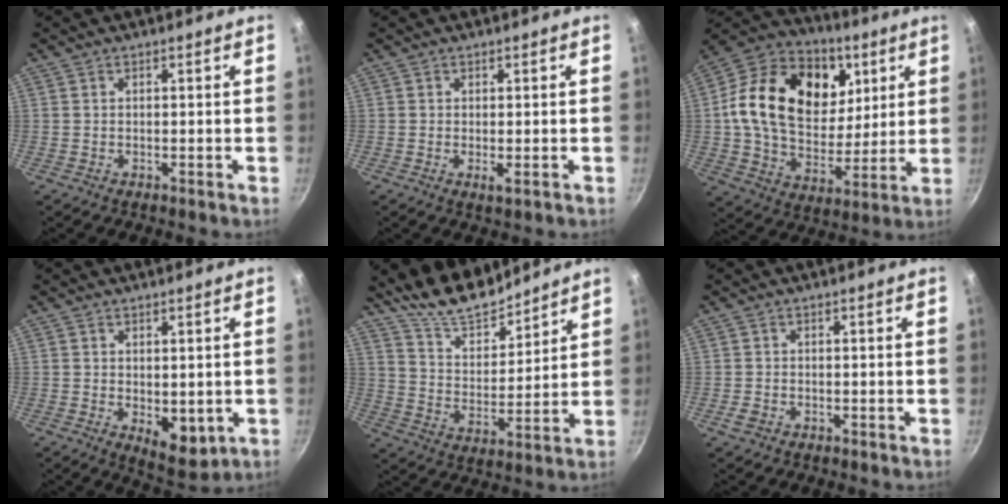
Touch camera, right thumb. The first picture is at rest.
{"total": 1.4, "force": [-0.2, 0.4, 1.3], "torque": [-0.025, -0.006, -0.004]}
{"total": 25.9, "force": [7.1, 18.0, 17.2], "torque": [-0.277, -0.013, 0.112]}
{"total": 6.8, "force": [-0.6, 3.9, 5.5], "torque": [-0.058, -0.019, 0.002]}
{"total": 12.0, "force": [10.8, 3.7, 3.6], "torque": [-0.037, -0.083, 0.195]}
{"total": 1.6, "force": [-0.7, 1.2, 0.8], "torque": [-0.012, 0.003, -0.012]}